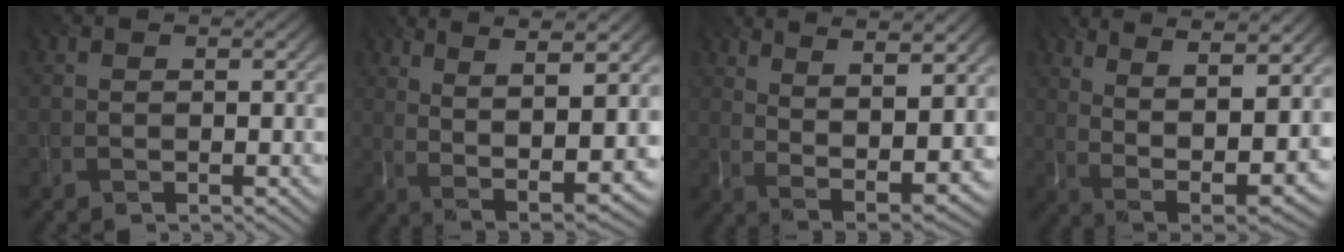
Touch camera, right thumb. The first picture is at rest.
{"total": 10.3, "force": [3.0, 2.6, 9.5], "torque": [-0.181, 0.006, 0.060]}
{"total": 11.9, "force": [5.9, 3.6, 9.6], "torque": [-0.178, 0.011, 0.098]}
{"total": 13.9, "force": [5.8, 5.1, 11.6], "torque": [-0.211, 0.015, 0.104]}